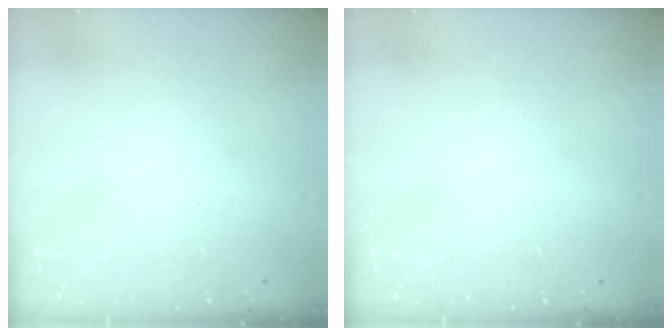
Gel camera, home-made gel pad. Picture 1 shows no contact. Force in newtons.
{"total": 0.0}